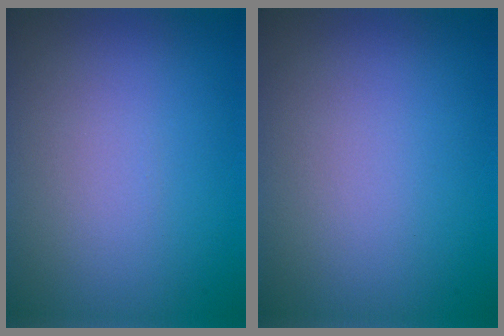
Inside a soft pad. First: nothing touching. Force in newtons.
{"total": 0.0}